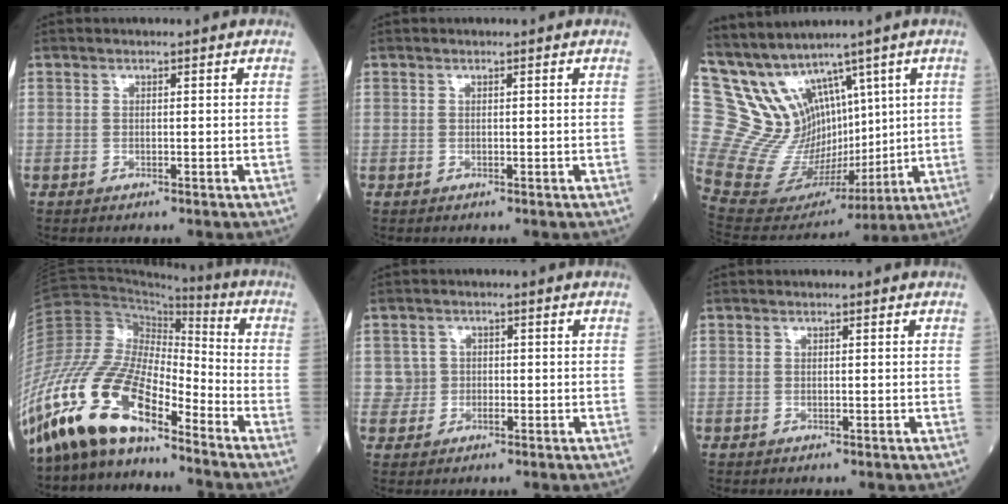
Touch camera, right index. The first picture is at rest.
{"total": 0.0}
{"total": 13.2, "force": [8.1, 8.3, 6.1], "torque": [-0.141, 0.046, 0.194]}
{"total": 20.3, "force": [-15.3, 5.7, 12.1], "torque": [-0.272, -0.001, -0.295]}
{"total": 2.4, "force": [-0.3, 2.4, -0.1], "torque": [0.012, 0.009, -0.008]}
{"total": 0.0}